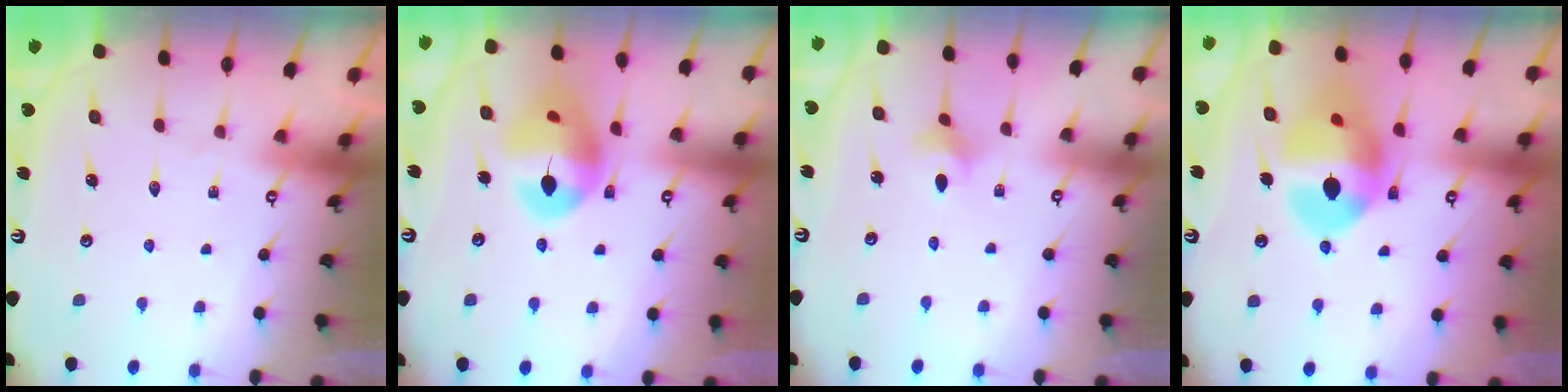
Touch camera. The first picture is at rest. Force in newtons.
{"total": 14.5, "press": 14.4, "slide": 1.6}
{"total": 3.0, "press": 3.0, "slide": 0.5}
{"total": 15.8, "press": 15.8, "slide": 1.3}